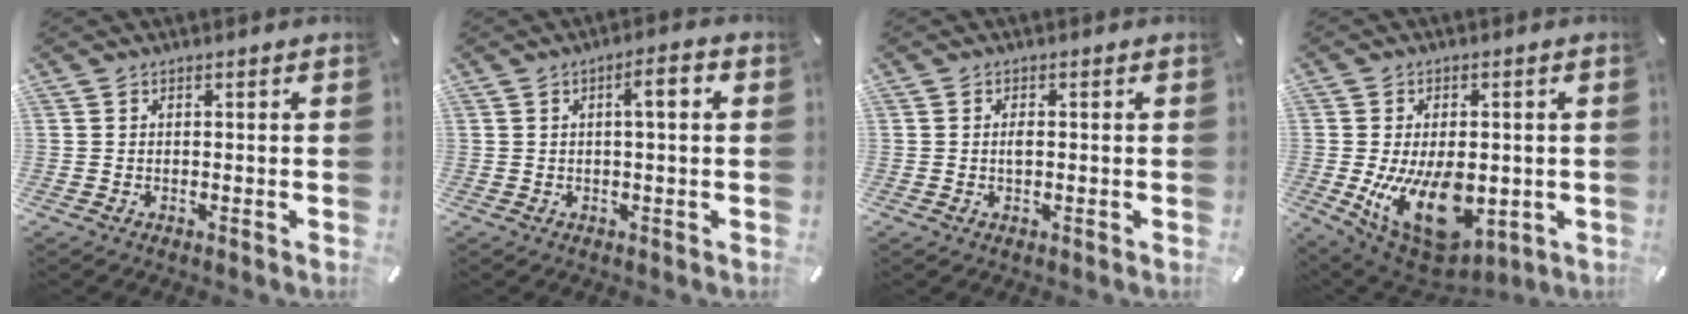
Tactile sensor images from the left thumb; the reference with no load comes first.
{"total": 5.0, "force": [1.0, 0.9, 4.8], "torque": [-0.078, -0.001, 0.009]}
{"total": 1.8, "force": [0.0, 0.8, 1.6], "torque": [-0.031, 0.002, -0.001]}
{"total": 17.4, "force": [-2.8, 10.3, 13.8], "torque": [-0.239, -0.018, -0.037]}